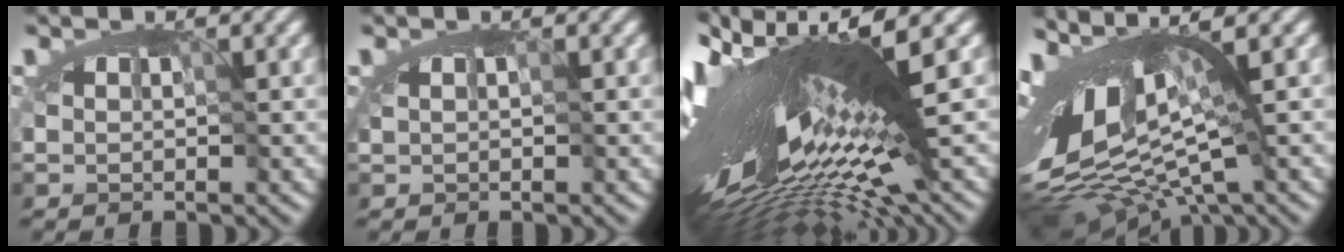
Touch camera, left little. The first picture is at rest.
{"total": 0.0}
{"total": 17.3, "force": [-0.3, 4.9, 16.6], "torque": [-0.297, -0.027, 0.003]}
{"total": 10.8, "force": [-2.1, 4.6, 9.6], "torque": [-0.182, -0.006, -0.024]}